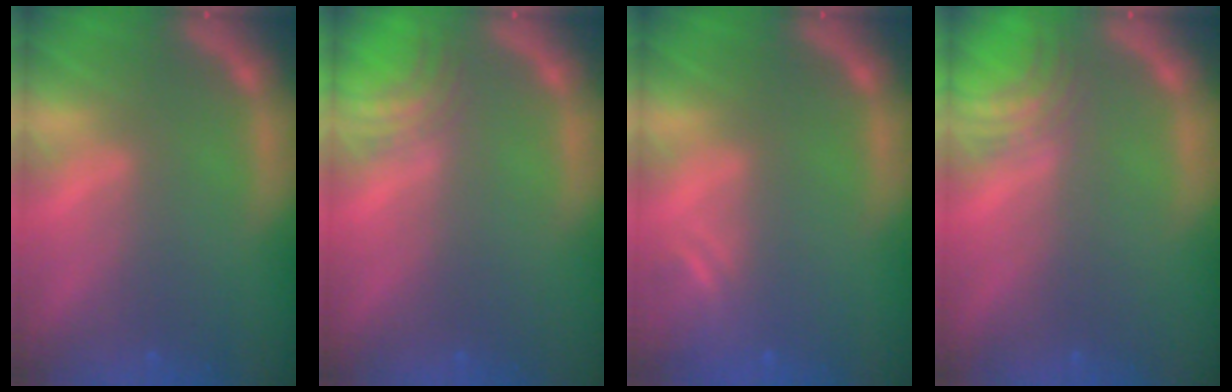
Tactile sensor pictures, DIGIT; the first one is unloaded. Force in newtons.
{"total": 3.0}
{"total": 1.9}
{"total": 3.4}